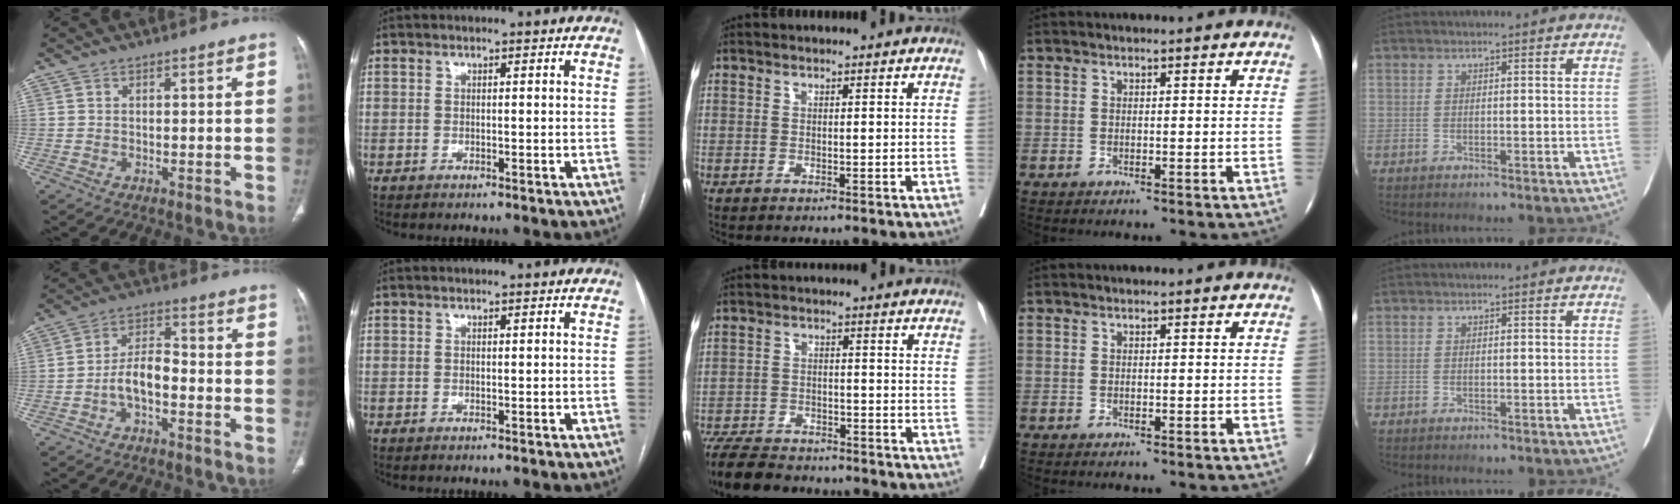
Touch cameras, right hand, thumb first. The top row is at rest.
{"thumb": {"total": 6.1, "force": [-2.5, 2.8, 4.8], "torque": [-0.084, 0.034, -0.049]}, "middle": {"total": 10.5, "force": [-9.3, 2.9, 3.8], "torque": [-0.067, -0.013, -0.147]}}